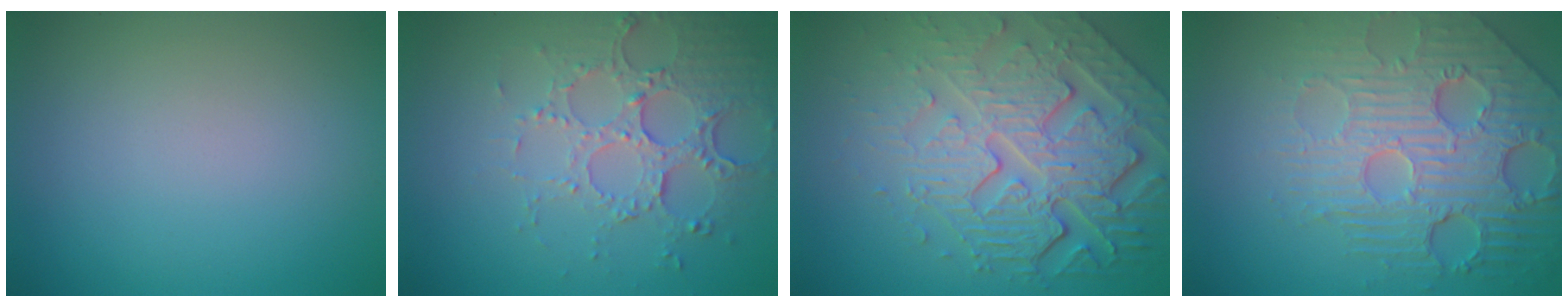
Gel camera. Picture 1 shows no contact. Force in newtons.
{"total": 5.1, "press": 3.7, "slide": 3.5}
{"total": 8.5, "press": 5.9, "slide": 6.2}
{"total": 7.5, "press": 5.6, "slide": 5.0}